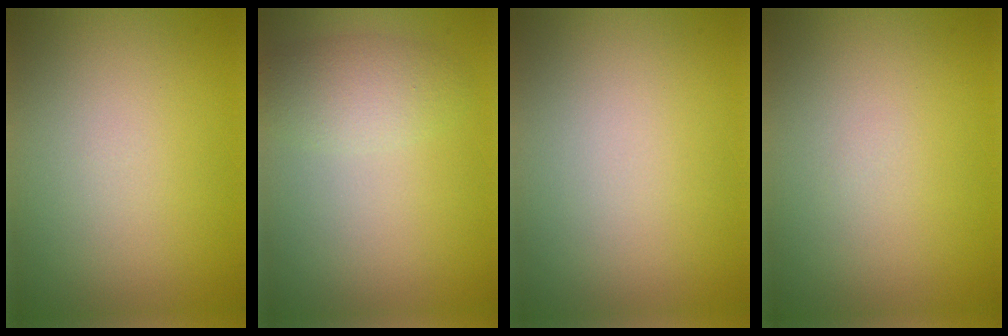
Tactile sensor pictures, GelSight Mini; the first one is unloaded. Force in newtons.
{"total": 2.7, "press": 2.7, "slide": 0.2}
{"total": 0.0}
{"total": 0.0}